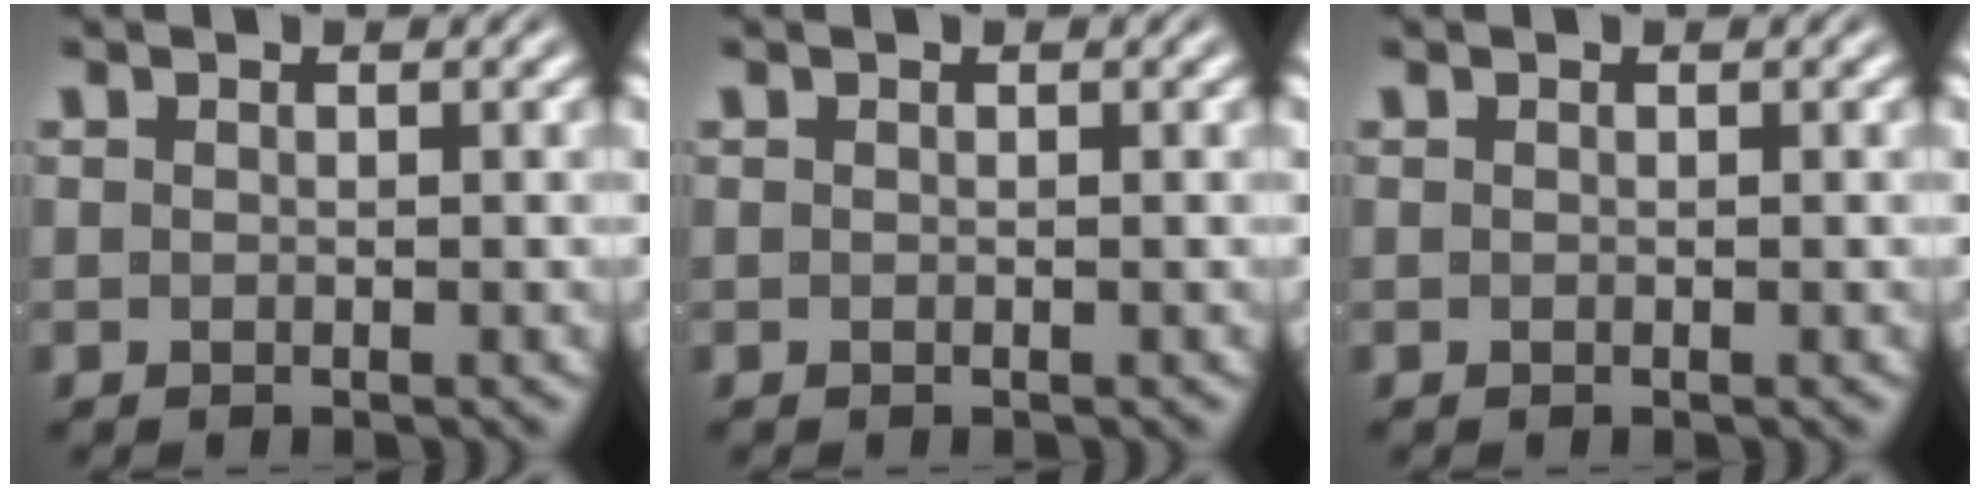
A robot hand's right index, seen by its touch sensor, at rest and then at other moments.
{"total": 0.0}
{"total": 0.0}